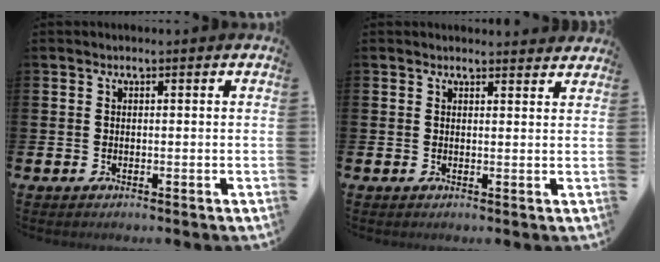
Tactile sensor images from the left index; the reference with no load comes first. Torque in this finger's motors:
{"motor_torque": [1.02, -1.11, 0.17, 0.00]}